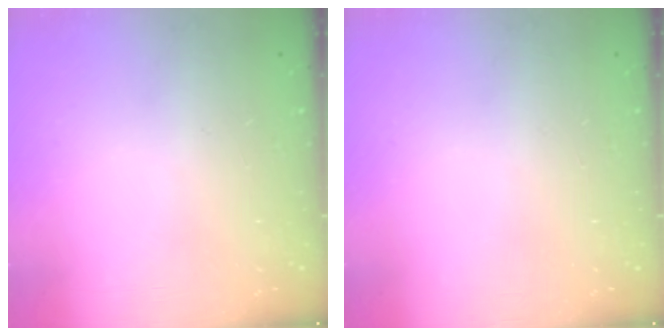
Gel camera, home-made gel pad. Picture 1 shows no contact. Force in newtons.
{"total": 0.0}